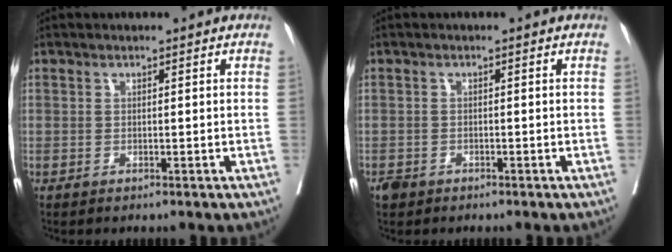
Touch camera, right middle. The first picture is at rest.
{"total": 1.5, "force": [-1.0, 1.0, 0.4], "torque": [-0.014, 0.001, -0.016]}